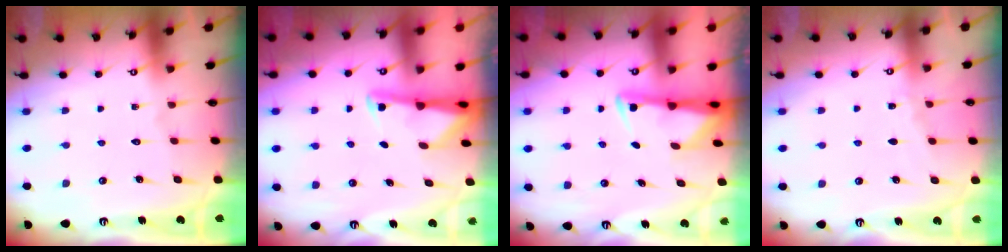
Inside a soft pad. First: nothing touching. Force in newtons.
{"total": 3.6, "press": 3.5, "slide": 0.5}
{"total": 3.0, "press": 3.0, "slide": 0.6}
{"total": 2.8, "press": 2.8, "slide": 0.4}